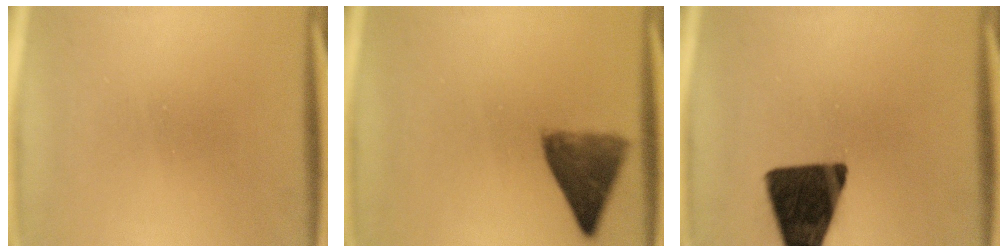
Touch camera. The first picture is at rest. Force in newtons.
{"total": 7.1}
{"total": 17.0}